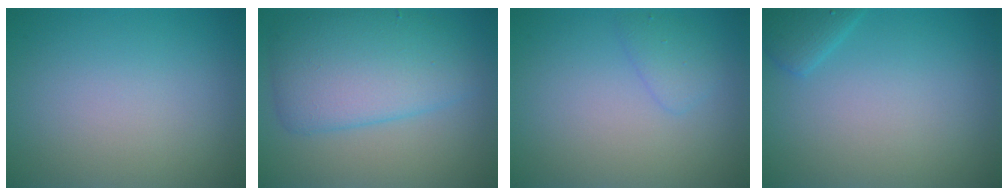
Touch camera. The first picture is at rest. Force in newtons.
{"total": 6.6, "press": 6.6, "slide": 0.2}
{"total": 1.4, "press": 1.4, "slide": 0.1}
{"total": 1.8, "press": 1.8, "slide": 0.1}